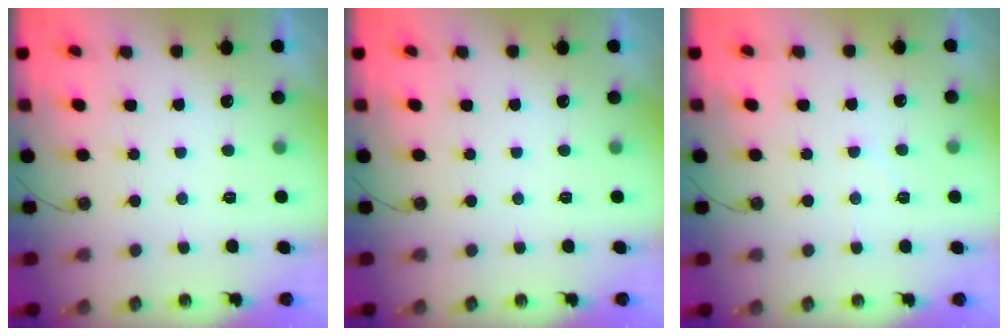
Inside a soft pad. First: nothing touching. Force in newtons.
{"total": 0.0}
{"total": 3.2, "press": 3.2, "slide": 0.6}